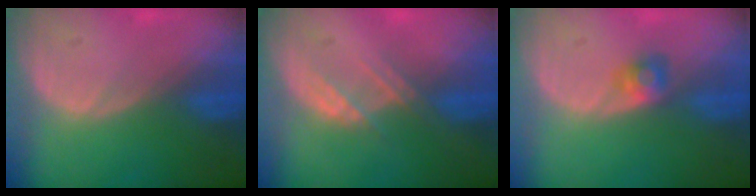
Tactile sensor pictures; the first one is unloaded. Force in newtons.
{"total": 2.7, "press": 2.7, "slide": 0.3}
{"total": 2.5, "press": 2.3, "slide": 0.9}